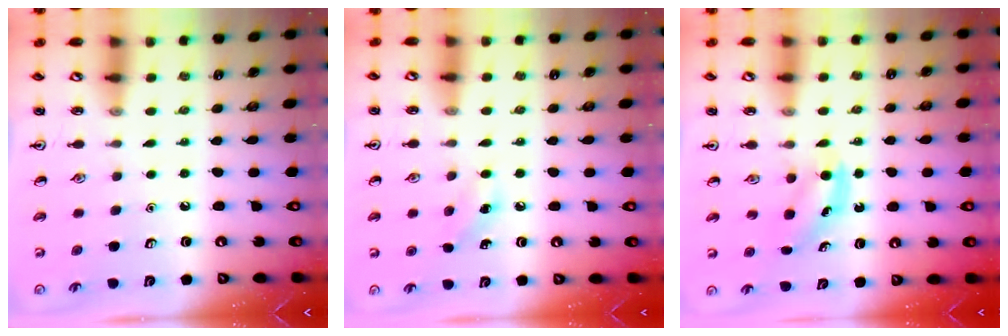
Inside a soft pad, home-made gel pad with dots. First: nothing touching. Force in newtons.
{"total": 6.9, "press": 6.6, "slide": 2.1}
{"total": 4.6, "press": 4.3, "slide": 1.5}